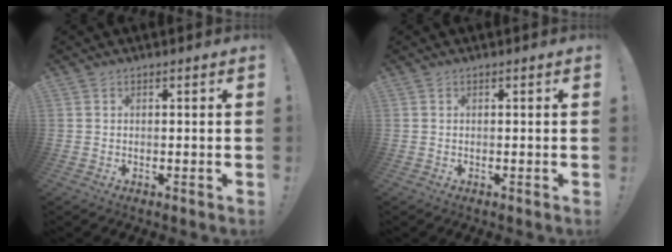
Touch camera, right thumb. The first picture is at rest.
{"total": 0.0}